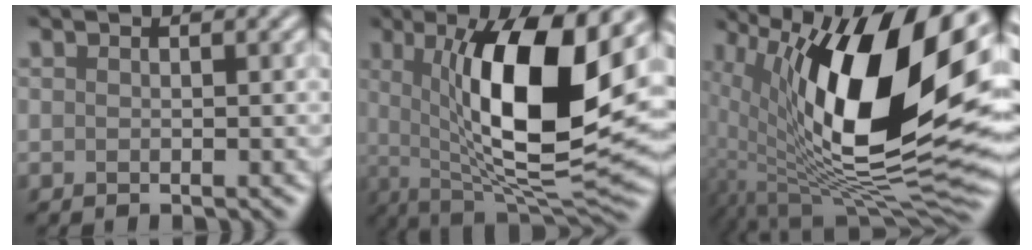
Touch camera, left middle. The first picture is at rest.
{"total": 13.4, "force": [2.4, 4.0, 12.5], "torque": [-0.186, -0.009, 0.043]}
{"total": 17.6, "force": [3.2, 7.0, 15.8], "torque": [-0.270, -0.010, 0.055]}